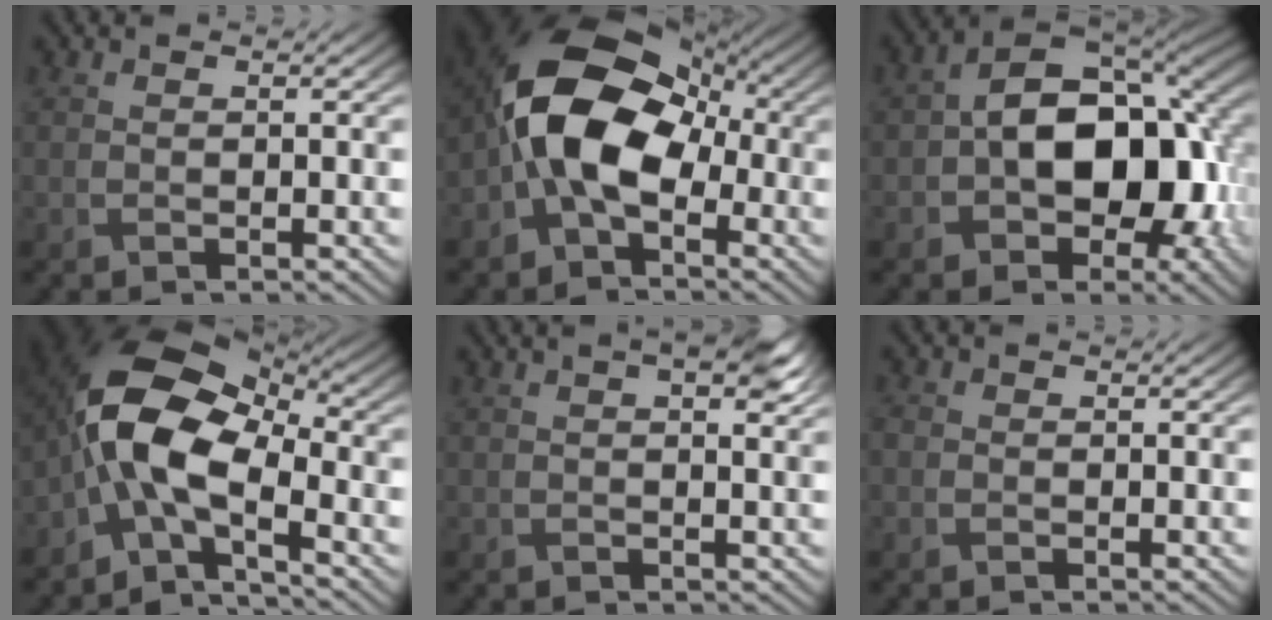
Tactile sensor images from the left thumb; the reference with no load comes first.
{"total": 13.4, "force": [-1.9, 8.6, 10.2], "torque": [-0.194, 0.012, -0.054]}
{"total": 14.4, "force": [-1.3, 9.4, 10.8], "torque": [-0.172, -0.006, -0.018]}
{"total": 11.8, "force": [-3.4, 5.8, 9.7], "torque": [-0.191, 0.008, -0.084]}
{"total": 5.2, "force": [2.7, 2.0, 3.9], "torque": [-0.054, 0.004, 0.032]}
{"total": 1.1, "force": [-0.2, 1.0, 0.4], "torque": [-0.006, -0.004, -0.005]}